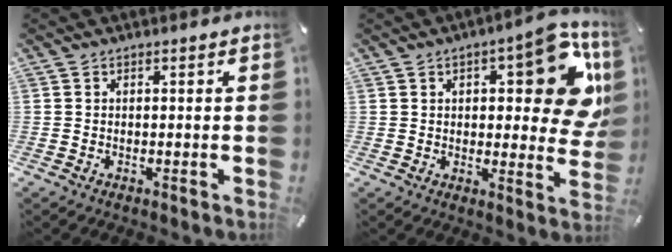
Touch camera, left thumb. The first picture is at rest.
{"total": 15.5, "force": [5.2, 6.7, 13.0], "torque": [-0.144, -0.026, 0.078]}